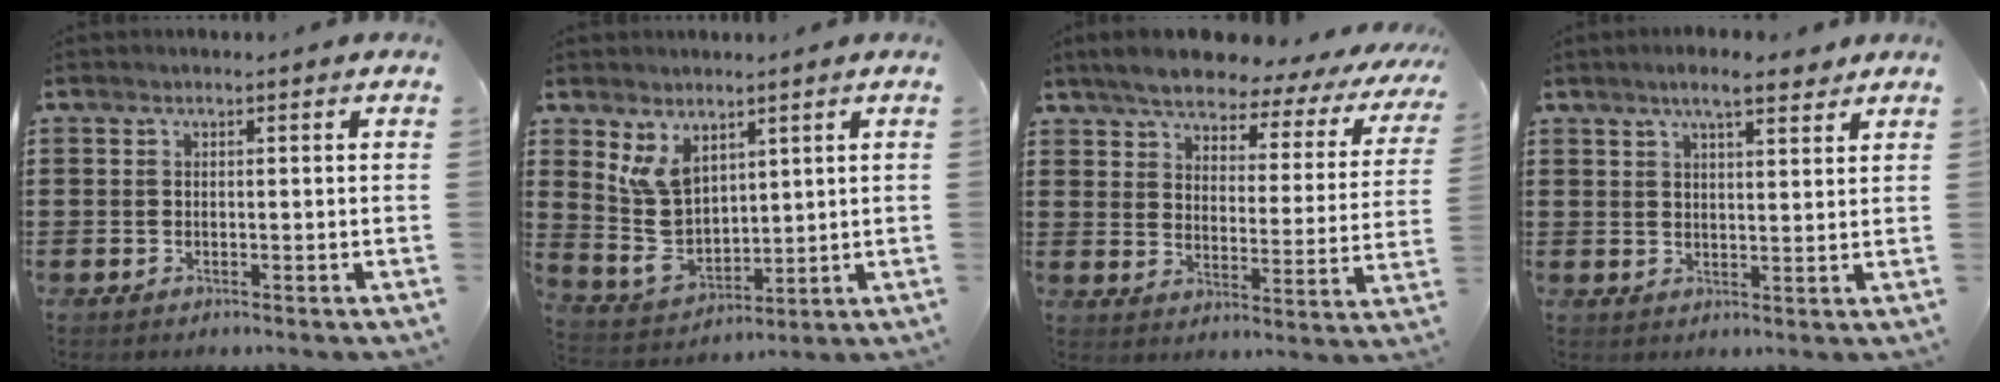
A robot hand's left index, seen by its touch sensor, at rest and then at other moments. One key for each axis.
{"total": 7.6, "fx": 4.1, "fy": 4.9, "fz": 4.0, "tx": -0.110, "ty": -0.007, "tz": 0.078}
{"total": 5.4, "fx": 5.0, "fy": 1.0, "fz": 1.9, "tx": -0.065, "ty": -0.033, "tz": 0.081}
{"total": 5.5, "fx": 4.2, "fy": 1.3, "fz": 3.2, "tx": -0.071, "ty": 0.002, "tz": 0.076}